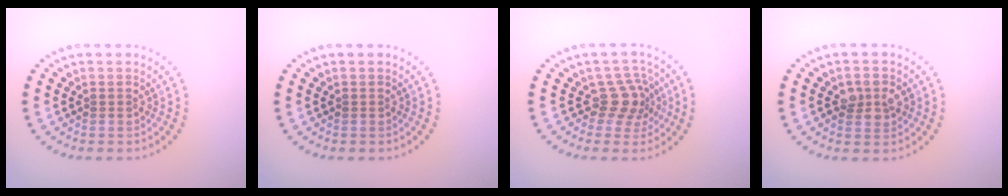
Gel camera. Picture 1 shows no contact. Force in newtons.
{"total": 0.0}
{"total": 2.9, "press": 2.1, "slide": 2.0}
{"total": 2.4, "press": 2.4, "slide": 0.1}